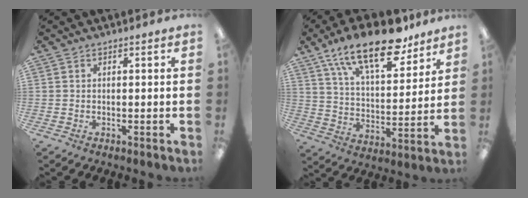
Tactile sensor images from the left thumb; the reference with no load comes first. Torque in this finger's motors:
{"motor_torque": [0.39, 0.58, 1.61, -1.16, 0.13]}